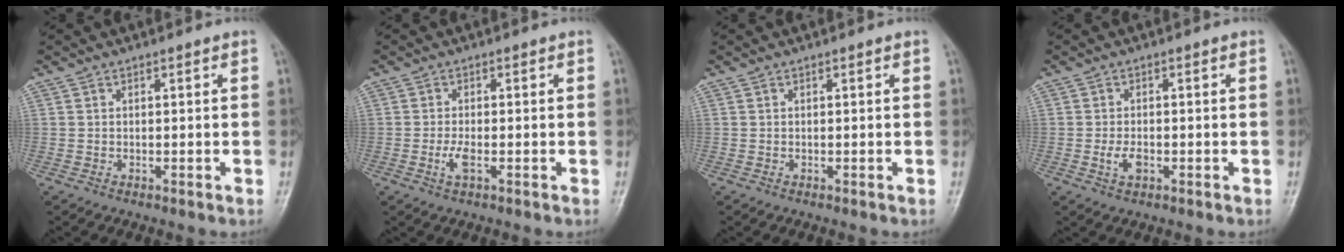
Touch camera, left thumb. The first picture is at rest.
{"total": 2.5, "force": [-0.7, 0.9, 2.2], "torque": [-0.052, -0.004, -0.014]}
{"total": 0.0}
{"total": 2.6, "force": [-0.8, 1.5, 2.0], "torque": [-0.041, 0.000, -0.015]}